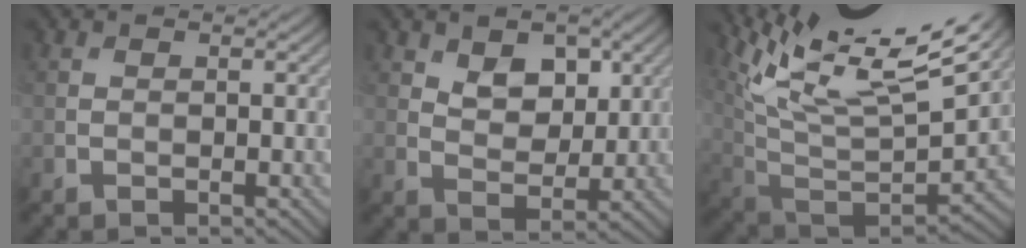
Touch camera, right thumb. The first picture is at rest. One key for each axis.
{"total": 5.4, "fx": 2.5, "fy": 3.3, "fz": 3.3, "tx": -0.052, "ty": -0.018, "tz": 0.038}
{"total": 16.3, "fx": 11.1, "fy": 4.4, "fz": 11.0, "tx": -0.234, "ty": 0.010, "tz": 0.171}